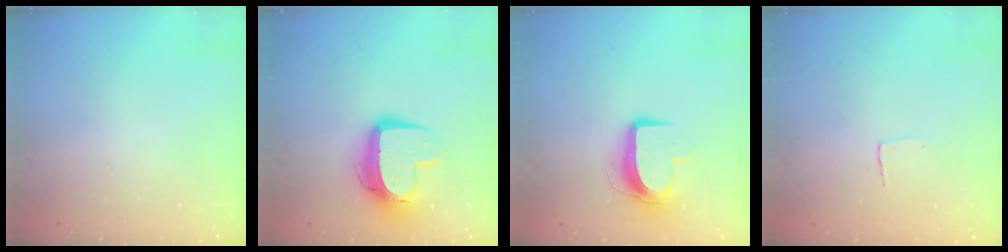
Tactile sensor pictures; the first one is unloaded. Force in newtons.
{"total": 13.5, "press": 13.4, "slide": 1.3}
{"total": 10.4, "press": 10.4, "slide": 0.6}
{"total": 2.7, "press": 2.7, "slide": 0.1}